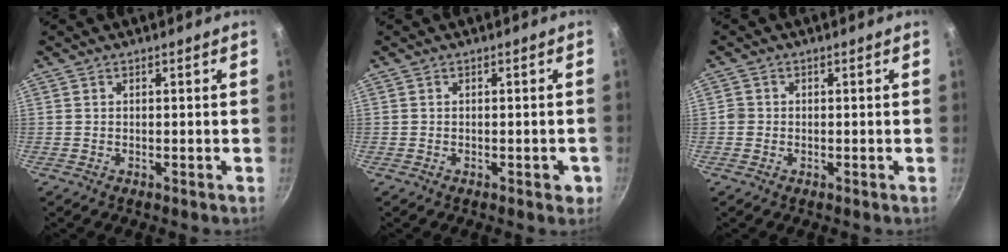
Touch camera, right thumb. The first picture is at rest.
{"total": 2.0, "force": [-0.8, 1.0, 1.5], "torque": [-0.009, 0.004, -0.010]}
{"total": 1.6, "force": [-0.3, 1.5, 0.5], "torque": [-0.004, 0.007, -0.007]}